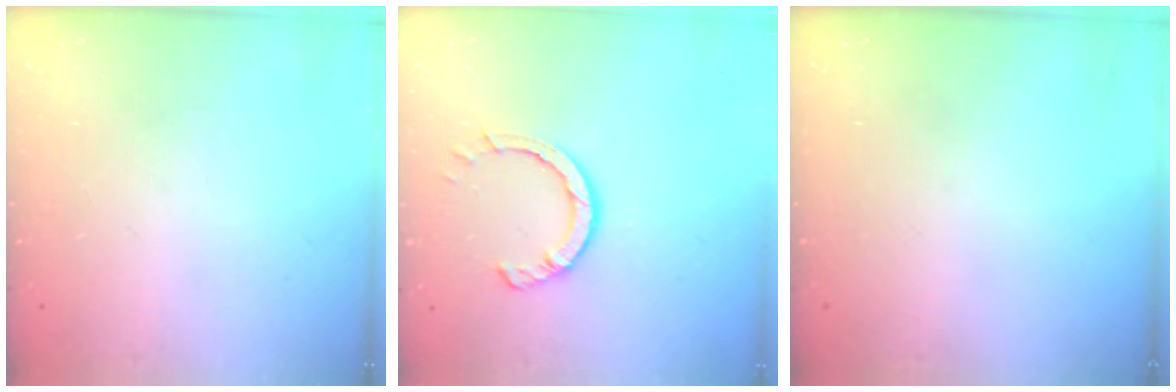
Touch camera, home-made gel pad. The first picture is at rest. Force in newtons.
{"total": 5.5, "press": 5.5, "slide": 0.2}
{"total": 0.0}